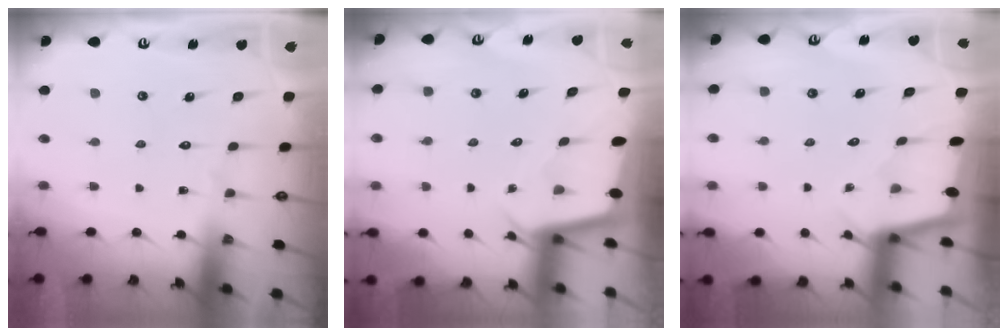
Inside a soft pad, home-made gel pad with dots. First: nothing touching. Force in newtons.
{"total": 2.1, "press": 2.1, "slide": 0.1}
{"total": 1.7, "press": 1.7, "slide": 0.2}